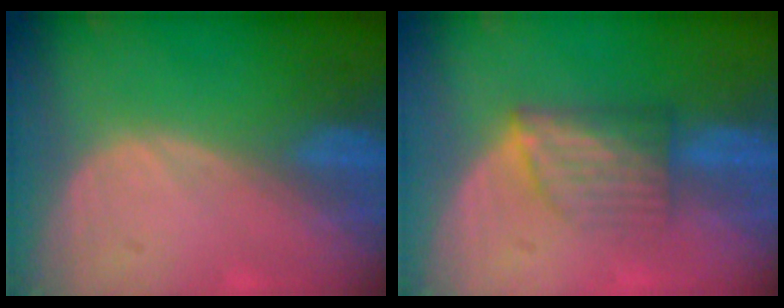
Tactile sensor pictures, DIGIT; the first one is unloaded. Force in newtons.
{"total": 6.1, "press": 5.5, "slide": 2.6}